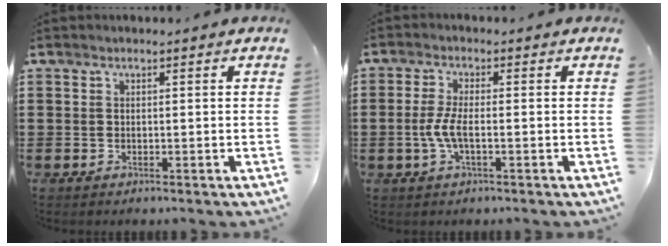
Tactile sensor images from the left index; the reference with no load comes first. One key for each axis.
{"total": 4.2, "fx": -0.9, "fy": 1.1, "fz": 4.0, "tx": -0.098, "ty": -0.008, "tz": -0.024}